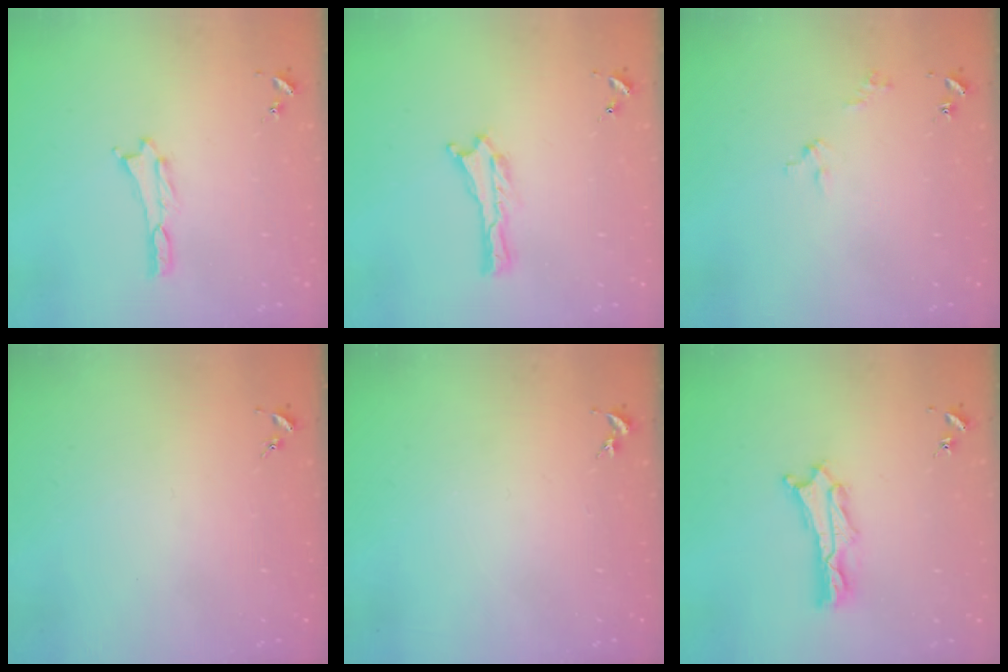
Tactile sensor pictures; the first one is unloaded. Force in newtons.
{"total": 0.0}
{"total": 2.1, "press": 2.1, "slide": 0.2}
{"total": 0.0}
{"total": 0.0}
{"total": 2.6, "press": 2.6, "slide": 0.2}